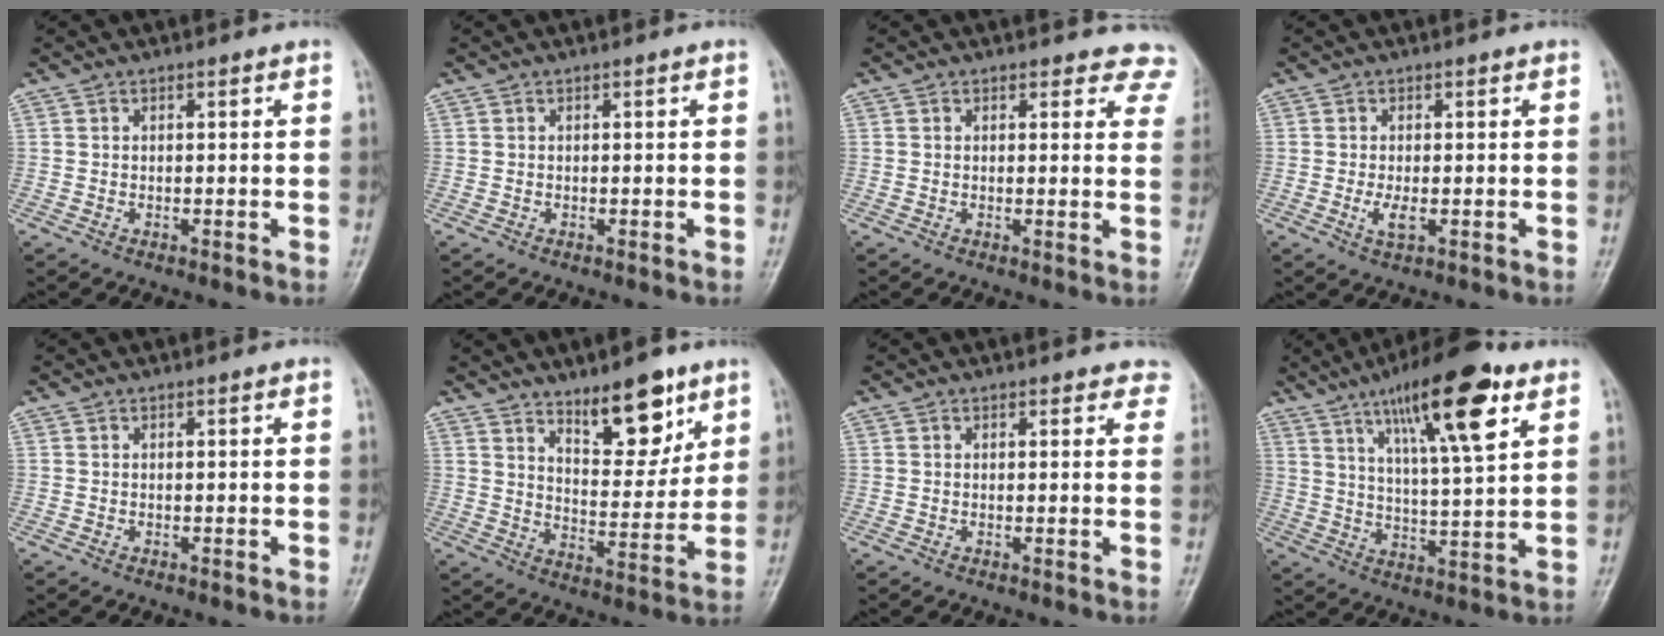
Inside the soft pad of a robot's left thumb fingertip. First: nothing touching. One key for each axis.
{"total": 0.0}
{"total": 6.8, "fx": 6.1, "fy": 3.0, "fz": 0.5, "tx": 0.049, "ty": -0.023, "tz": 0.035}
{"total": 2.6, "fx": -0.5, "fy": 1.1, "fz": 2.3, "tx": -0.052, "ty": -0.006, "tz": -0.008}
{"total": 0.0}
{"total": 12.4, "fx": 8.2, "fy": 4.9, "fz": 7.9, "tx": -0.080, "ty": -0.061, "tz": 0.135}
{"total": 3.4, "fx": 2.9, "fy": 1.6, "fz": 0.7, "tx": 0.028, "ty": -0.009, "tz": 0.014}
{"total": 17.5, "fx": 9.3, "fy": 4.1, "fz": 14.3, "tx": -0.214, "ty": -0.032, "tz": 0.152}